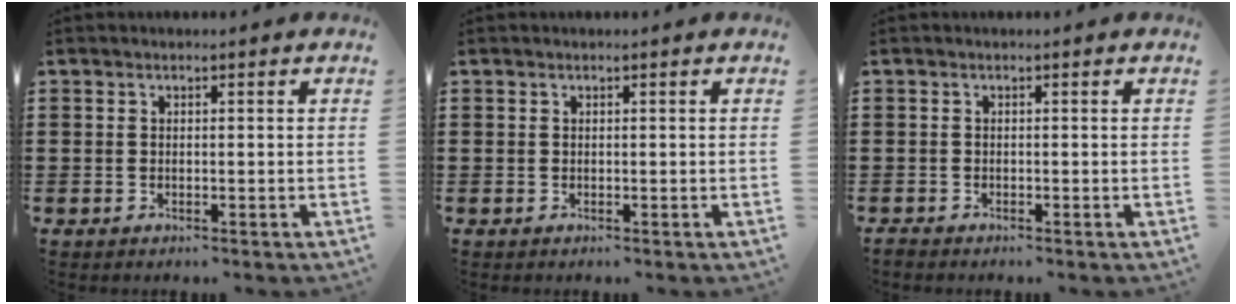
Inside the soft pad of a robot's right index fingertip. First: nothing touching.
{"total": 0.0}
{"total": 0.7, "force": [-0.6, 0.1, -0.1], "torque": [0.001, 0.001, -0.014]}